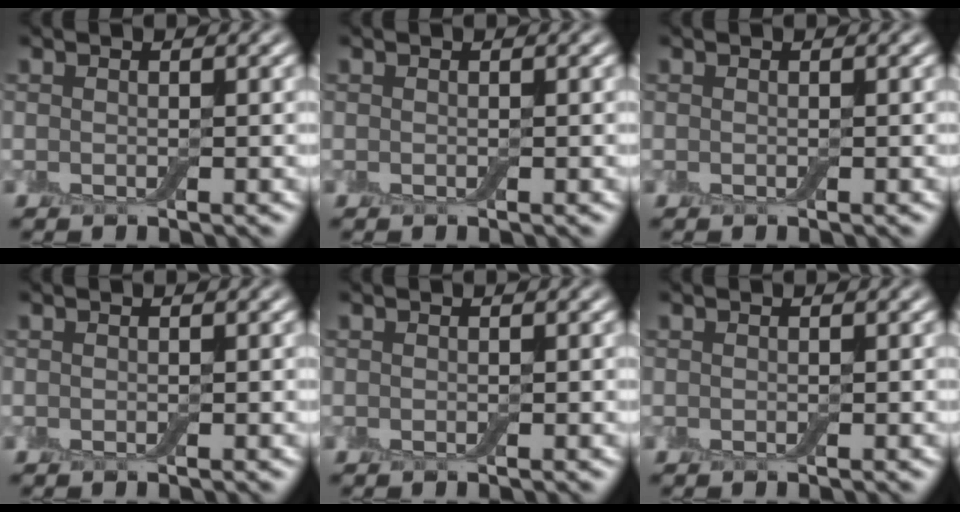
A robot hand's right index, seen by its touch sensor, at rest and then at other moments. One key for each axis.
{"total": 0.0}
{"total": 0.0}
{"total": 0.0}
{"total": 0.0}
{"total": 0.0}